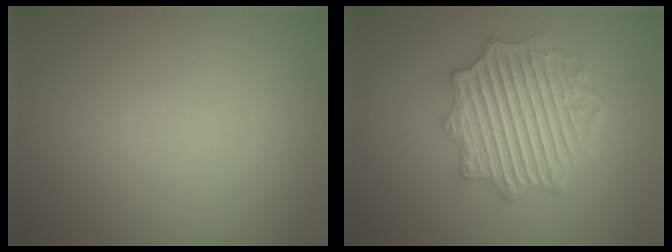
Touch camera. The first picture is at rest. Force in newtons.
{"total": 5.2, "press": 5.1, "slide": 0.9}